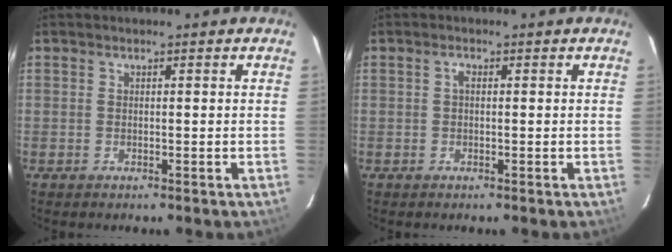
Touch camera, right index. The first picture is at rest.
{"total": 0.9, "force": [0.1, 0.5, 0.8], "torque": [-0.014, 0.005, -0.001]}